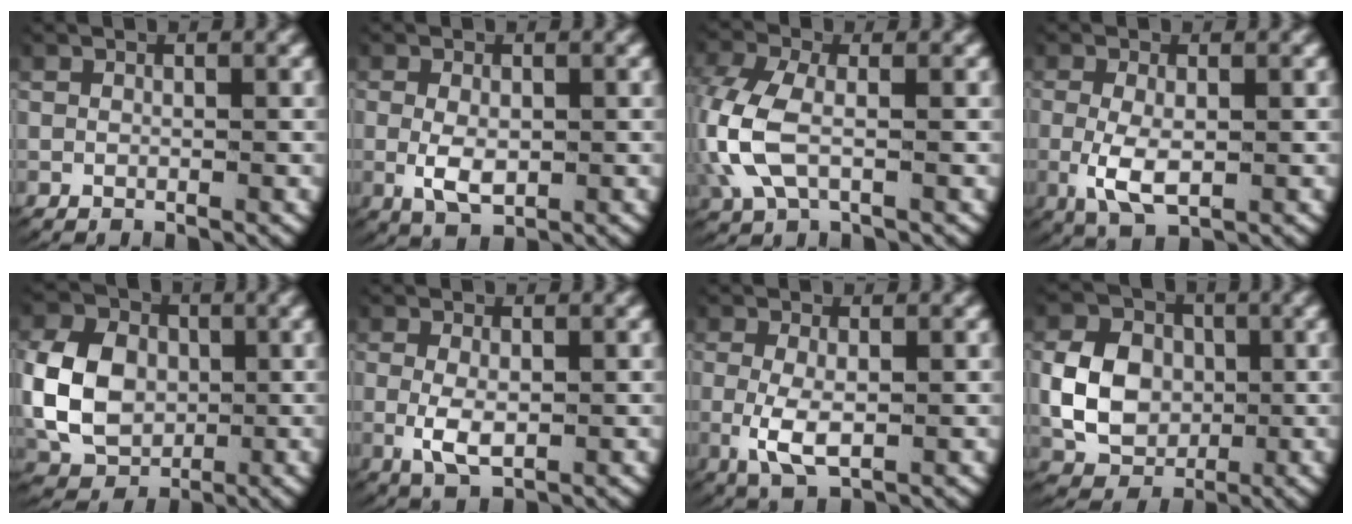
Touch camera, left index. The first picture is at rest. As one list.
[{"total": 4.0, "force": [-0.8, 2.5, 3.0], "torque": [-0.068, -0.019, -0.003]}, {"total": 4.3, "force": [-0.3, 2.8, 3.3], "torque": [-0.111, -0.019, 0.007]}, {"total": 4.4, "force": [-0.9, 2.3, 3.6], "torque": [-0.084, -0.015, -0.008]}, {"total": 8.7, "force": [-0.4, 7.3, 4.7], "torque": [-0.108, -0.025, 0.003]}, {"total": 3.6, "force": [-0.6, 1.9, 2.9], "torque": [-0.070, -0.014, -0.002]}, {"total": 4.1, "force": [-0.8, 1.9, 3.5], "torque": [-0.079, -0.013, -0.006]}, {"total": 7.6, "force": [-0.2, 6.5, 4.1], "torque": [-0.082, -0.016, 0.002]}]